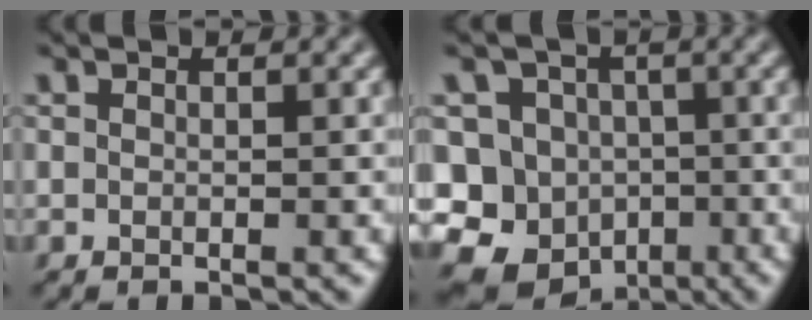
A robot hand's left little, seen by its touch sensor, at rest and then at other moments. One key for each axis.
{"total": 16.1, "fx": -6.2, "fy": 14.0, "fz": 4.9, "tx": -0.123, "ty": -0.022, "tz": -0.113}